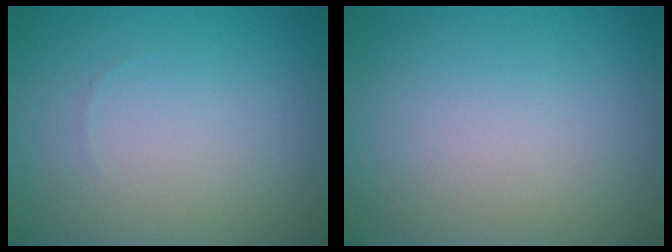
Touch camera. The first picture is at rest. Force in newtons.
{"total": 0.0}